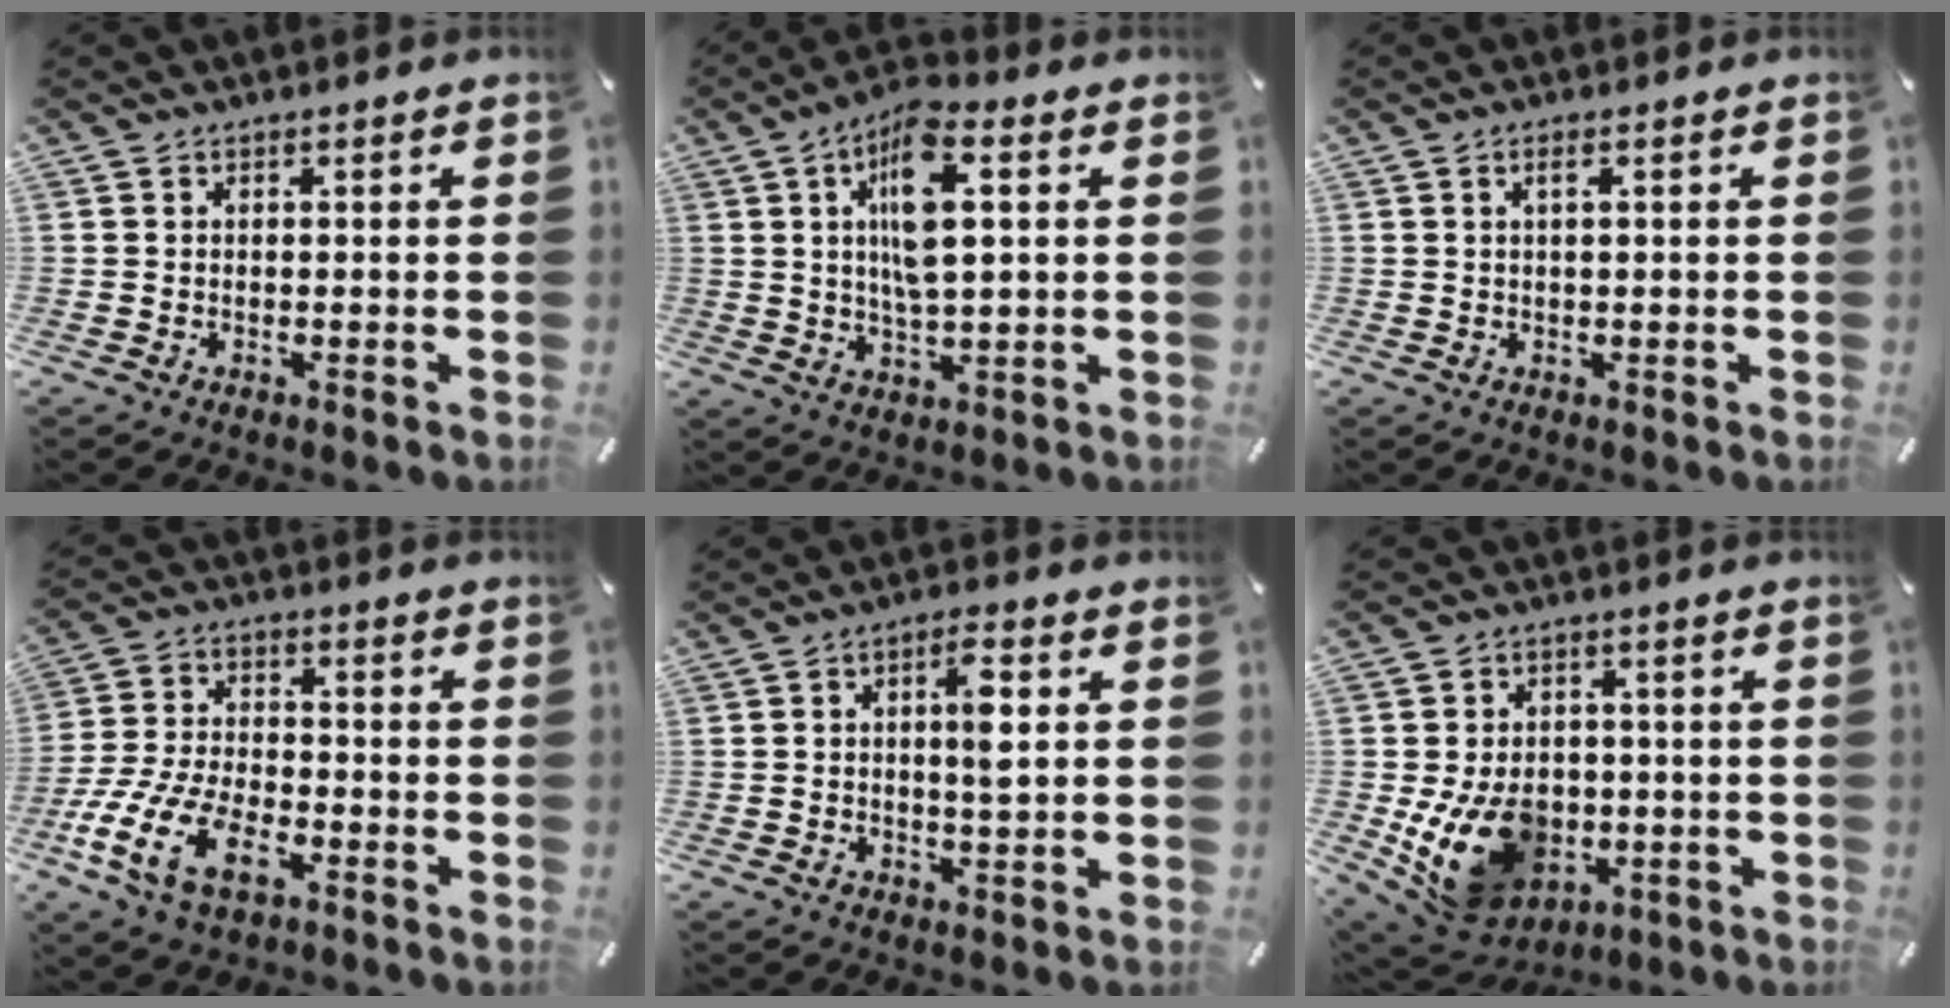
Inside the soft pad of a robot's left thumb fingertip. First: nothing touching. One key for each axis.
{"total": 12.0, "fx": 3.1, "fy": 4.4, "fz": 10.7, "tx": -0.200, "ty": 0.000, "tz": 0.050}
{"total": 1.6, "fx": 0.5, "fy": 0.4, "fz": 1.4, "tx": -0.029, "ty": 0.003, "tz": 0.007}
{"total": 14.5, "fx": -7.1, "fy": 7.5, "fz": 10.2, "tx": -0.216, "ty": 0.025, "tz": -0.130}
{"total": 6.2, "fx": 0.8, "fy": 2.0, "fz": 5.8, "tx": -0.097, "ty": 0.004, "tz": 0.008}
{"total": 14.9, "fx": -3.6, "fy": 11.5, "fz": 8.8, "tx": -0.177, "ty": 0.011, "tz": -0.056}